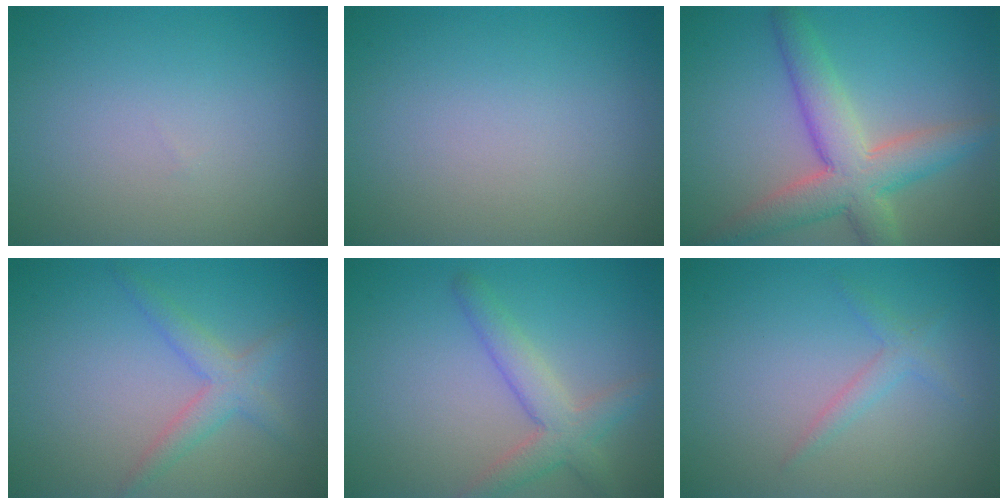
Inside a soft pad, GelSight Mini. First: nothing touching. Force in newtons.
{"total": 0.0}
{"total": 6.5, "press": 6.5, "slide": 0.4}
{"total": 2.6, "press": 2.6, "slide": 0.1}
{"total": 3.6, "press": 3.6, "slide": 0.1}
{"total": 1.4, "press": 1.4, "slide": 0.0}